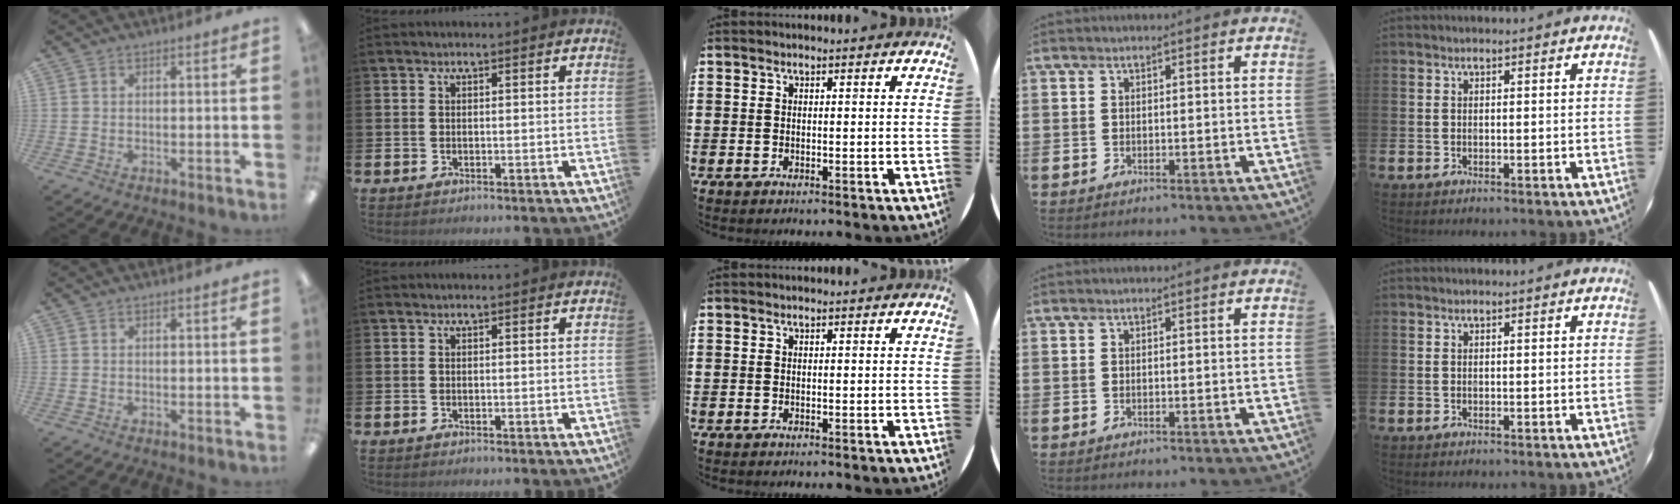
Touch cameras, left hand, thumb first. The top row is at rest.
{}